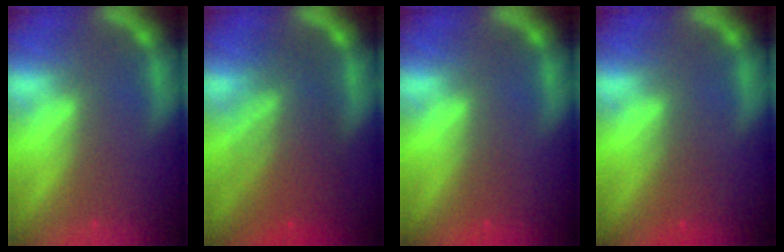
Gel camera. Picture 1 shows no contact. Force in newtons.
{"total": 8.5}
{"total": 0.9}
{"total": 2.0}